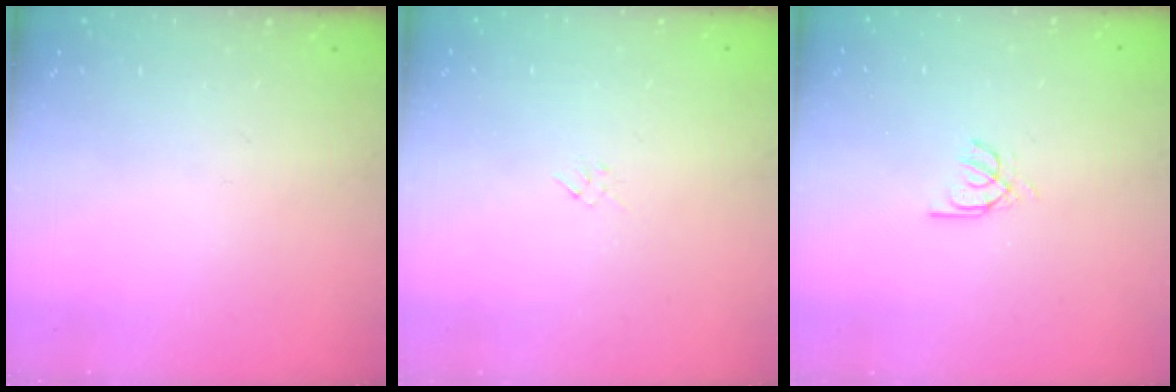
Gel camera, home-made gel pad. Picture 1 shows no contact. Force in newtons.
{"total": 1.6, "press": 1.6, "slide": 0.4}
{"total": 3.4, "press": 3.4, "slide": 0.1}